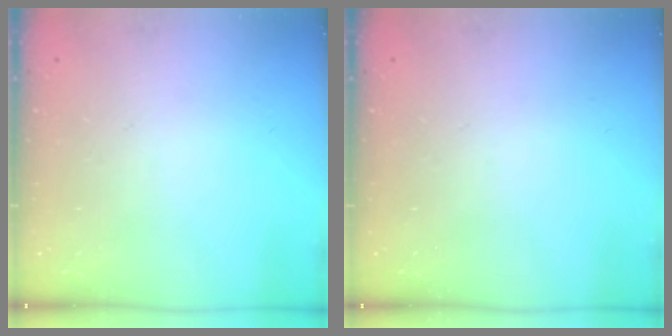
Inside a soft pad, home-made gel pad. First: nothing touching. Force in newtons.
{"total": 0.0}